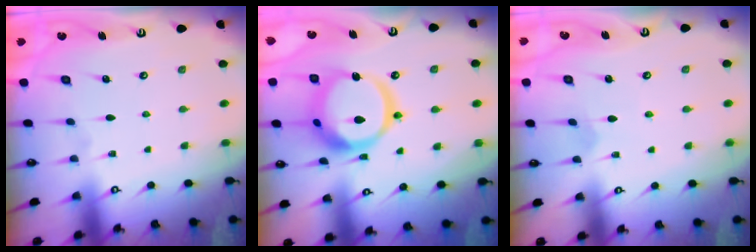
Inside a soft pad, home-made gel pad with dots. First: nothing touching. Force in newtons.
{"total": 19.3, "press": 19.2, "slide": 1.9}
{"total": 0.9, "press": 0.9, "slide": 0.0}